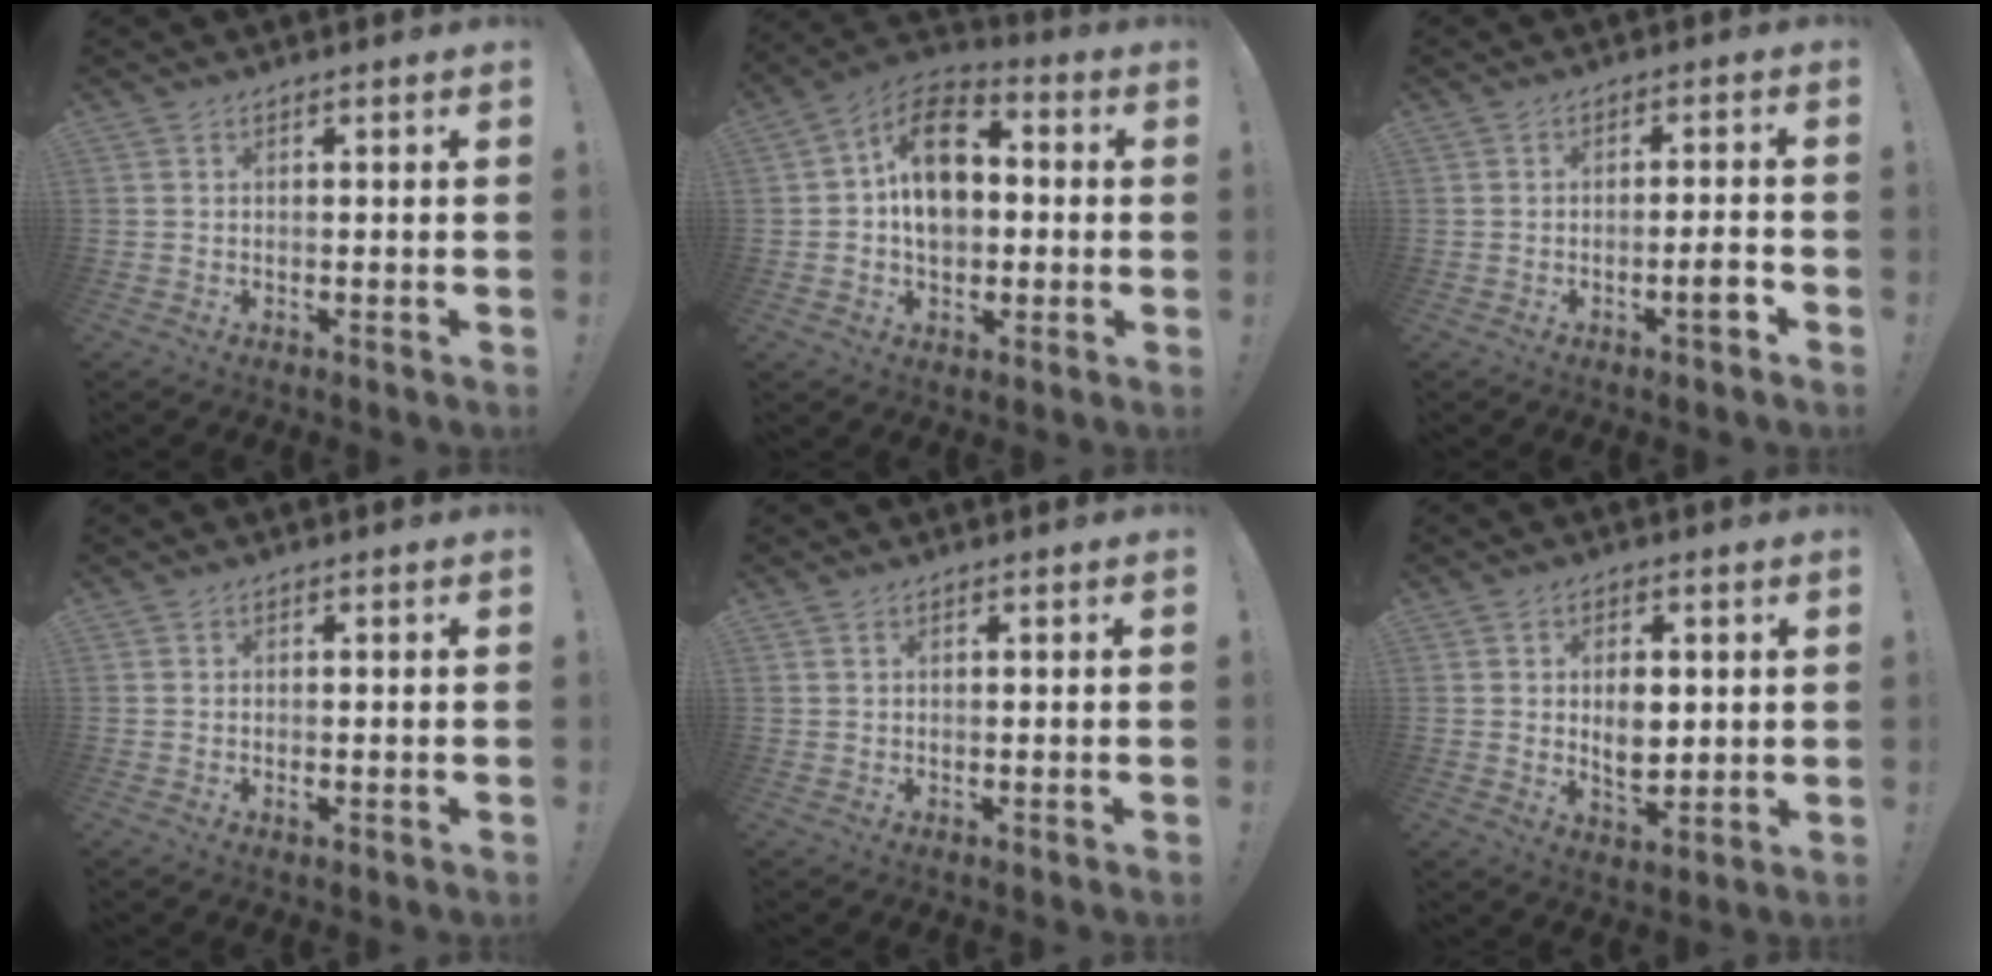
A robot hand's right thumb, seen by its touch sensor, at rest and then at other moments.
{"total": 14.8, "force": [1.3, 10.8, 10.0], "torque": [-0.152, 0.011, 0.026]}
{"total": 4.6, "force": [-2.3, 0.5, 3.9], "torque": [-0.052, 0.002, -0.039]}
{"total": 0.6, "force": [-0.3, 0.2, 0.5], "torque": [-0.009, -0.001, -0.004]}
{"total": 1.0, "force": [0.5, 0.5, 0.6], "torque": [-0.020, 0.004, 0.012]}
{"total": 6.8, "force": [0.9, 5.0, 4.6], "torque": [-0.057, -0.007, 0.012]}